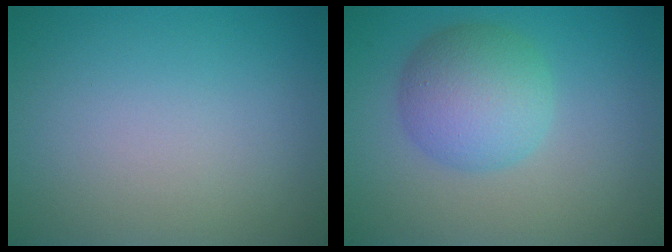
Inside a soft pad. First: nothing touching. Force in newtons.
{"total": 5.3, "press": 5.3, "slide": 0.0}